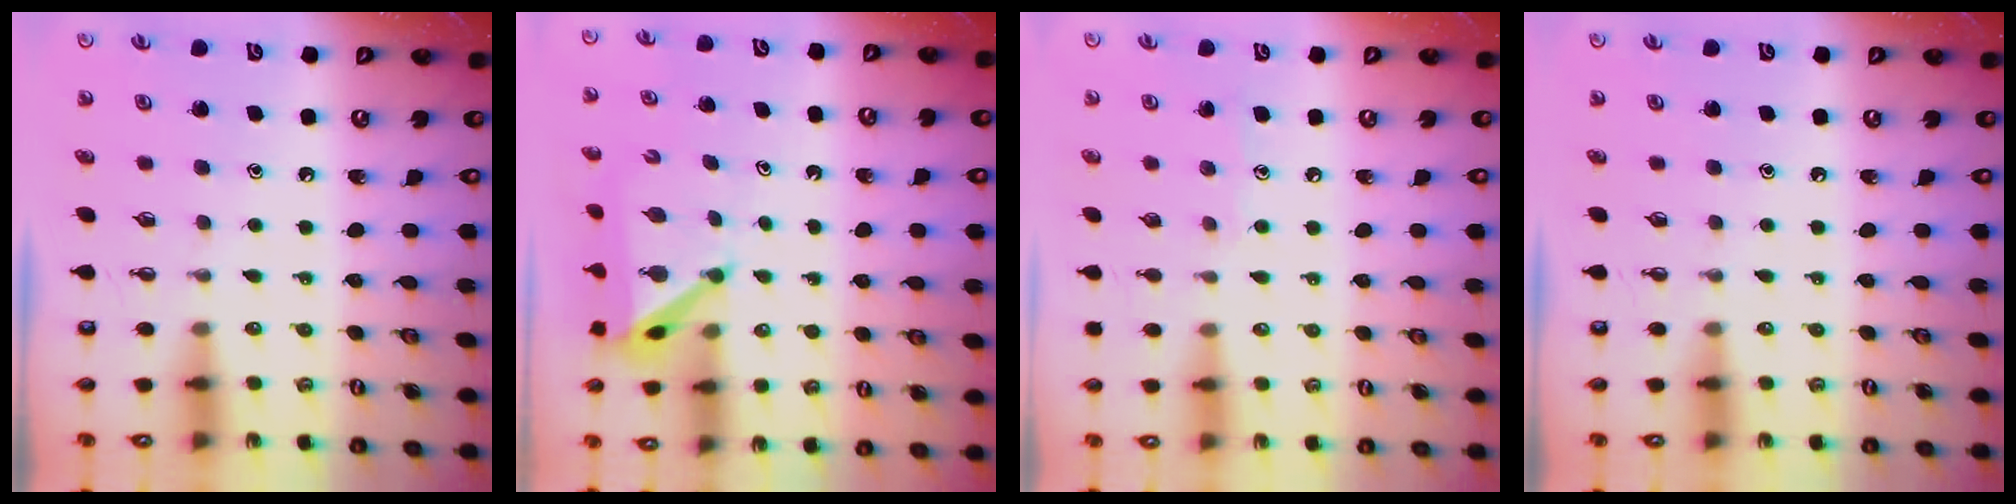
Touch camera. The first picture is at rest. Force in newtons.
{"total": 5.1, "press": 5.0, "slide": 0.1}
{"total": 4.6, "press": 4.5, "slide": 0.5}
{"total": 0.0}